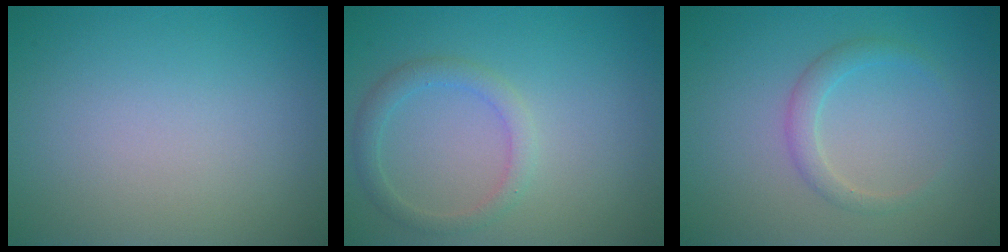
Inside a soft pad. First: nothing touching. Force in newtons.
{"total": 2.1, "press": 2.1, "slide": 0.1}
{"total": 1.7, "press": 1.7, "slide": 0.1}